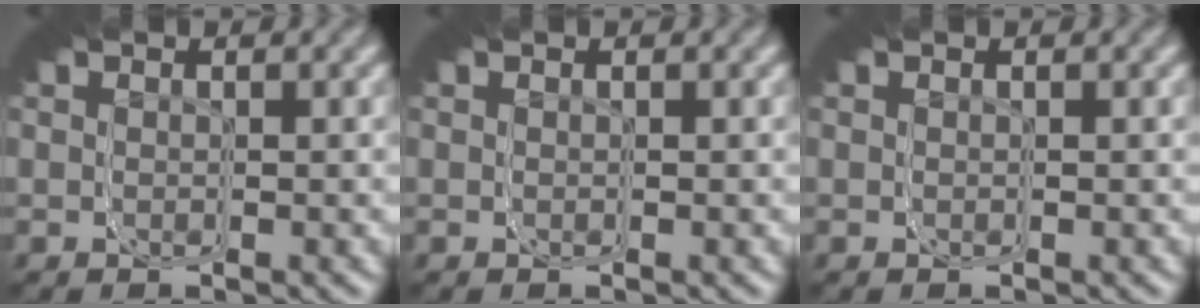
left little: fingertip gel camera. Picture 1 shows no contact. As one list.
[{"total": 0.0}, {"total": 0.0}]